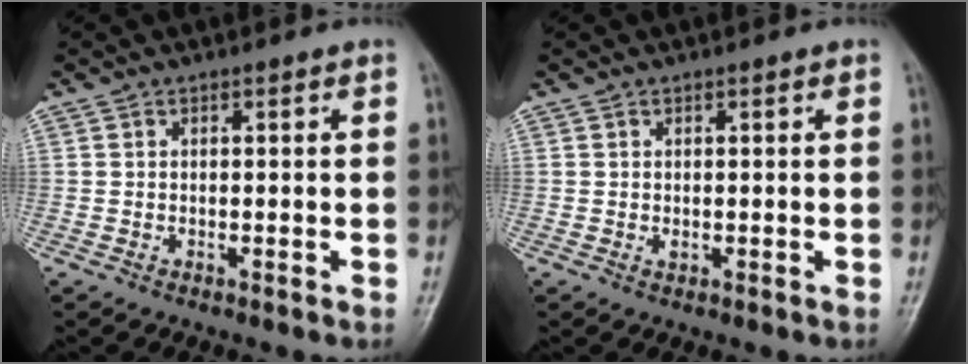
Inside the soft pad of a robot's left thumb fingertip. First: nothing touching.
{"total": 1.1, "force": [0.1, 0.6, 0.9], "torque": [-0.010, 0.000, 0.004]}